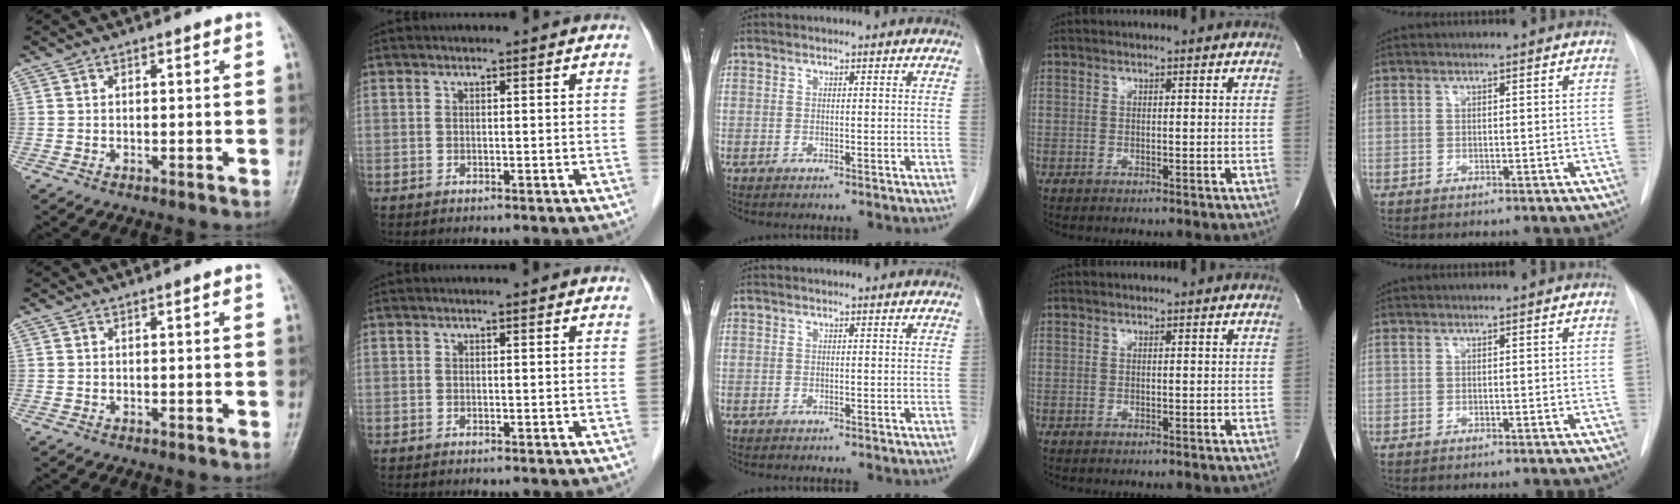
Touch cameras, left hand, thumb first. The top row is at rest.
{}